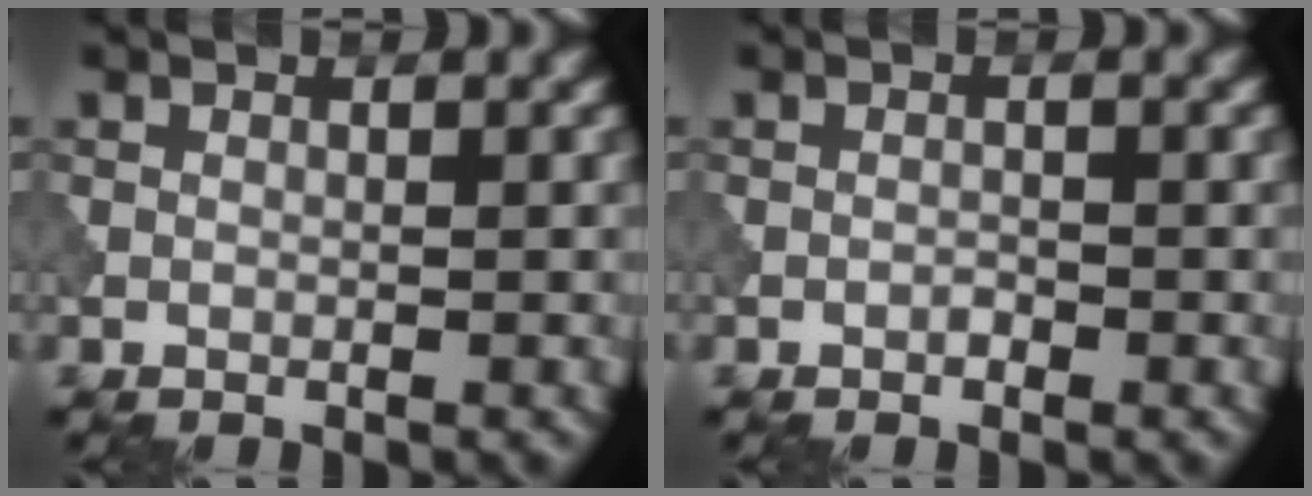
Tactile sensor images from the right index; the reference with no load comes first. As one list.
[{"total": 0.5, "force": [-0.3, 0.3, 0.3], "torque": [-0.004, 0.001, -0.007]}]